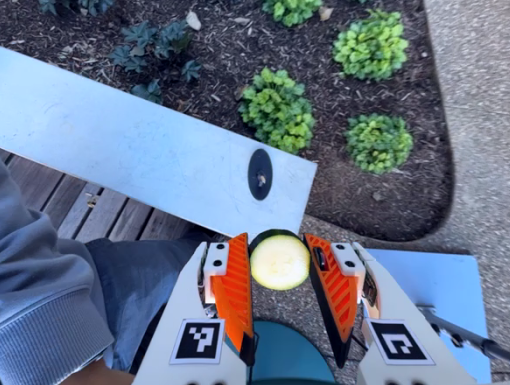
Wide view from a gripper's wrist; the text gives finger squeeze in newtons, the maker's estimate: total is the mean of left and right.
{"total": 8.6, "left": 8.4, "right": 8.8}